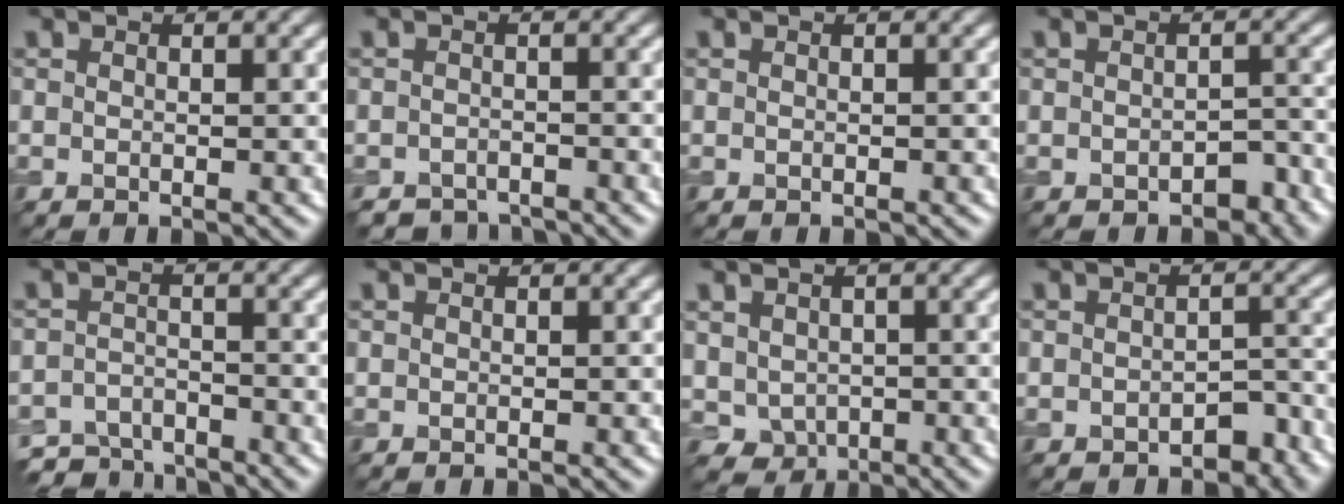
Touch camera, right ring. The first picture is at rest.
{"total": 2.6, "force": [-2.5, 0.7, 0.0], "torque": [0.008, -0.001, -0.045]}
{"total": 0.0}
{"total": 2.3, "force": [-1.4, 1.4, 1.3], "torque": [-0.013, 0.001, -0.014]}
{"total": 4.6, "force": [-4.2, 1.6, 1.0], "torque": [-0.015, -0.008, -0.079]}
{"total": 0.0}
{"total": 2.4, "force": [-0.2, 2.2, 1.0], "torque": [-0.021, -0.009, 0.001]}
{"total": 2.8, "force": [-1.7, 1.6, 1.5], "torque": [-0.013, 0.002, -0.019]}